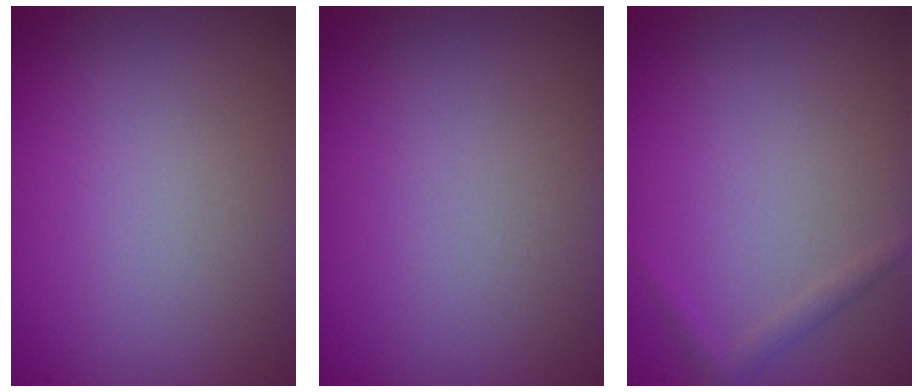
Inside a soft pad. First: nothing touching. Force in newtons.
{"total": 0.0}
{"total": 1.0, "press": 1.0, "slide": 0.0}